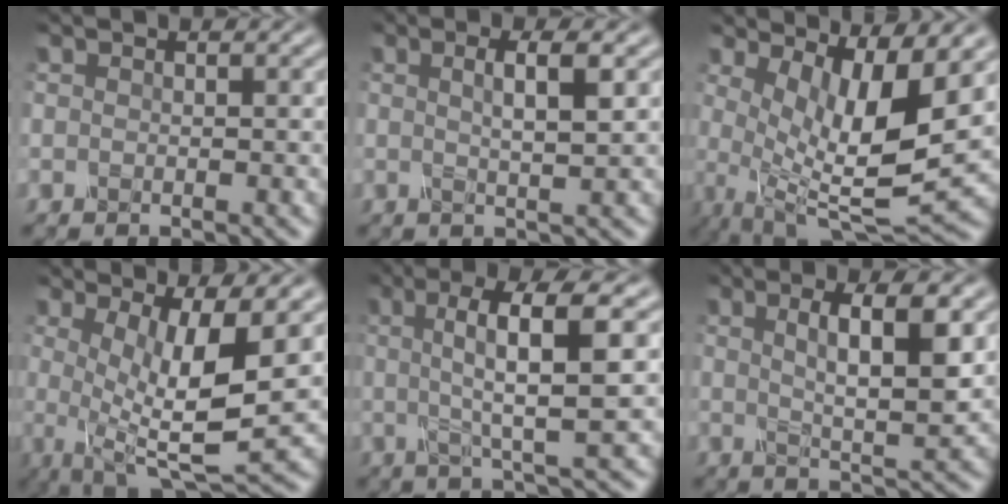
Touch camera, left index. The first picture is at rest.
{"total": 2.9, "force": [0.4, 0.6, 2.8], "torque": [-0.044, 0.001, 0.010]}
{"total": 9.3, "force": [1.4, 2.7, 8.8], "torque": [-0.158, -0.017, 0.038]}
{"total": 8.4, "force": [-0.2, 2.5, 8.0], "torque": [-0.141, -0.017, 0.006]}
{"total": 7.2, "force": [0.9, 1.5, 7.0], "torque": [-0.103, 0.009, 0.016]}
{"total": 5.4, "force": [1.1, 1.1, 5.2], "torque": [-0.082, -0.001, 0.026]}